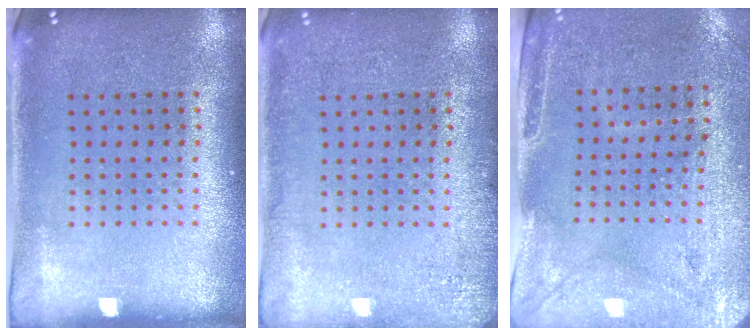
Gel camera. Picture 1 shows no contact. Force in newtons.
{"total": 2.0, "press": 2.0, "slide": 0.3}
{"total": 2.9, "press": 2.5, "slide": 1.5}